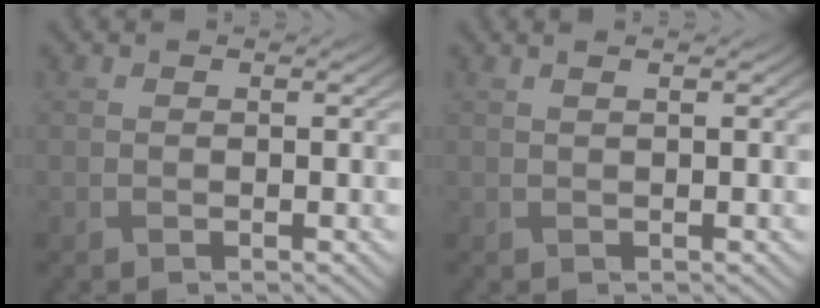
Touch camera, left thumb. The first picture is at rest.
{"total": 0.9, "force": [0.6, 0.1, 0.7], "torque": [-0.012, 0.001, 0.007]}